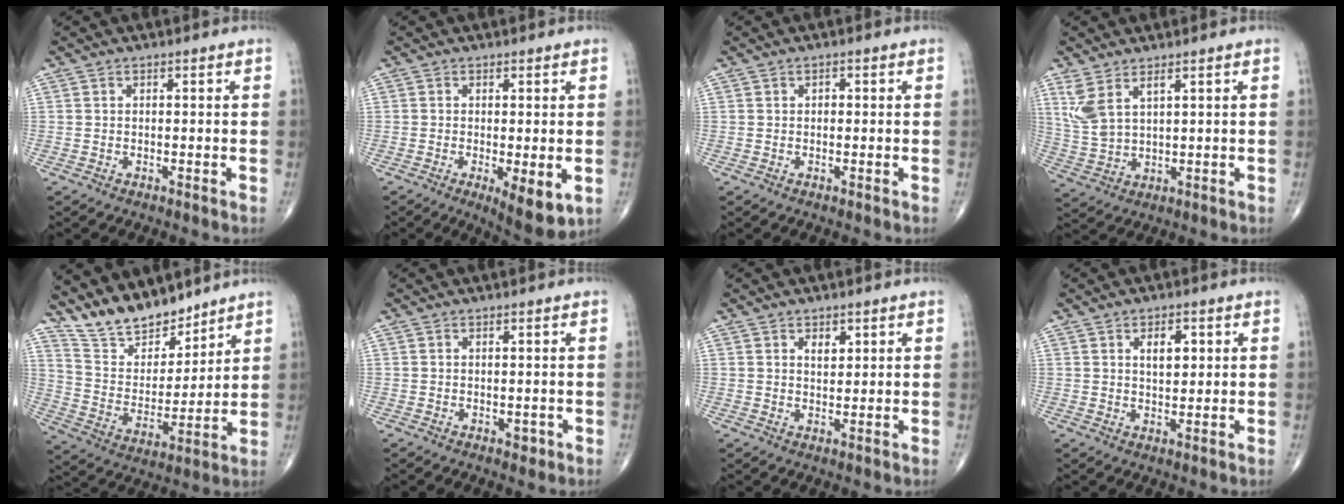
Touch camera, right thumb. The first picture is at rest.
{"total": 7.5, "force": [-2.1, 2.3, 6.8], "torque": [-0.101, -0.020, -0.029]}
{"total": 0.8, "force": [0.1, 0.6, 0.5], "torque": [-0.003, 0.002, 0.000]}
{"total": 6.4, "force": [3.4, 2.6, 4.8], "torque": [-0.108, -0.013, 0.082]}
{"total": 12.9, "force": [11.2, 4.9, 4.3], "torque": [-0.048, -0.070, 0.217]}
{"total": 1.9, "force": [-0.8, 1.2, 1.2], "torque": [-0.009, 0.001, -0.009]}
{"total": 2.7, "force": [1.3, 1.6, 1.7], "torque": [-0.014, -0.008, 0.022]}
{"total": 4.5, "force": [1.5, 2.5, 3.5], "torque": [-0.041, -0.006, 0.023]}